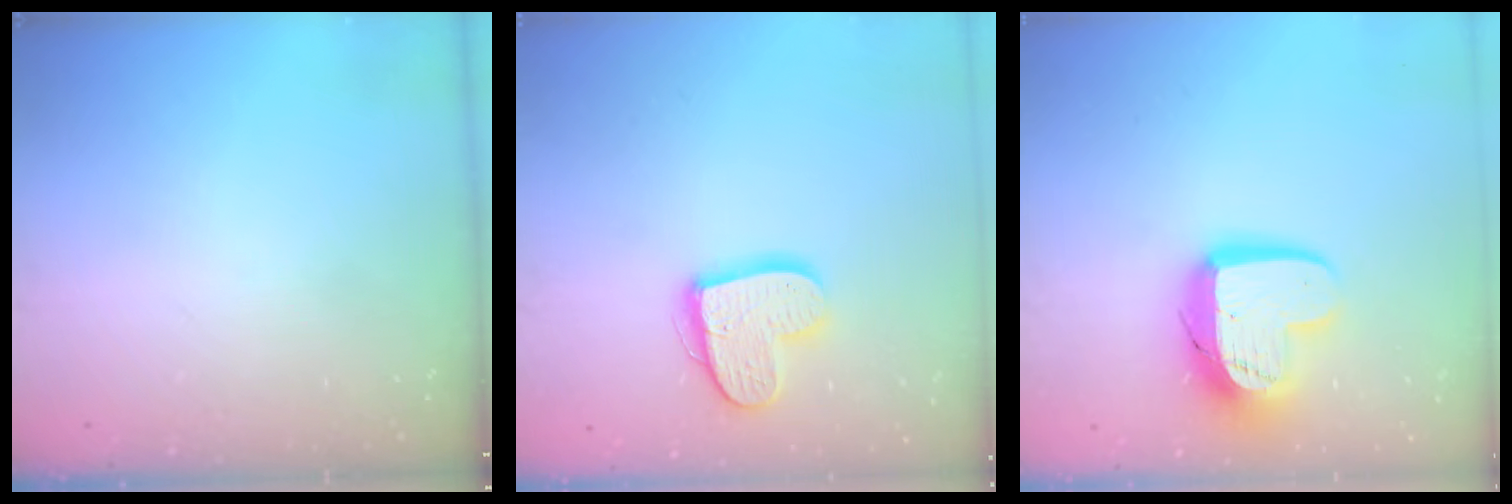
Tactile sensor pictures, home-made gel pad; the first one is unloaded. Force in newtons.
{"total": 13.9, "press": 13.9, "slide": 0.8}
{"total": 14.4, "press": 14.3, "slide": 1.4}